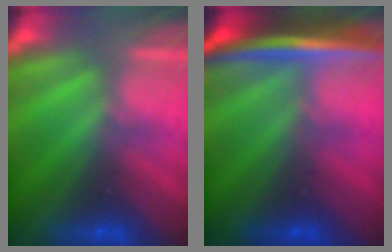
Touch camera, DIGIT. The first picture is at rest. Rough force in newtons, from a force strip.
{"total": 7.2}